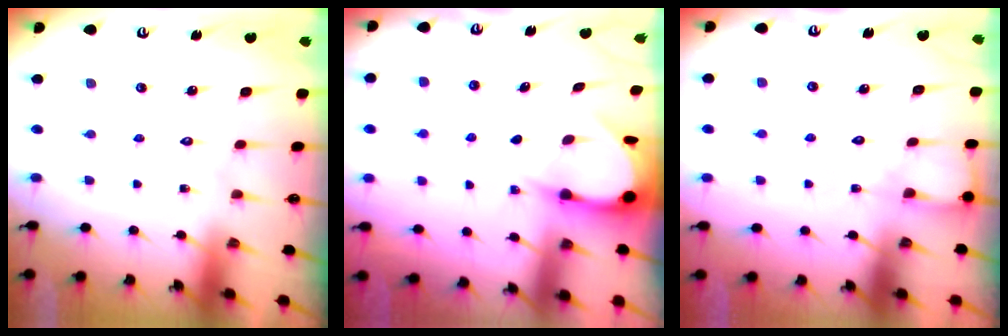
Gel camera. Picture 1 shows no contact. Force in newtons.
{"total": 3.5, "press": 3.5, "slide": 0.4}
{"total": 3.3, "press": 3.3, "slide": 0.4}